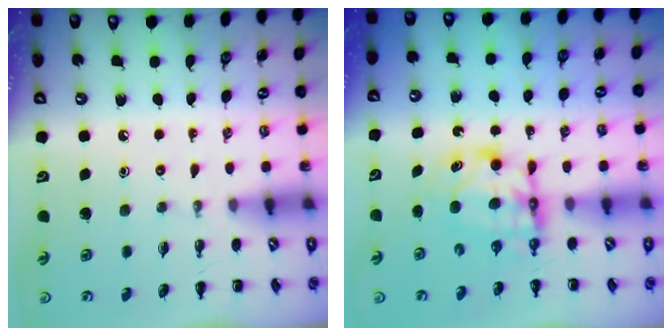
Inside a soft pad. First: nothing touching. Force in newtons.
{"total": 6.0, "press": 6.0, "slide": 0.4}